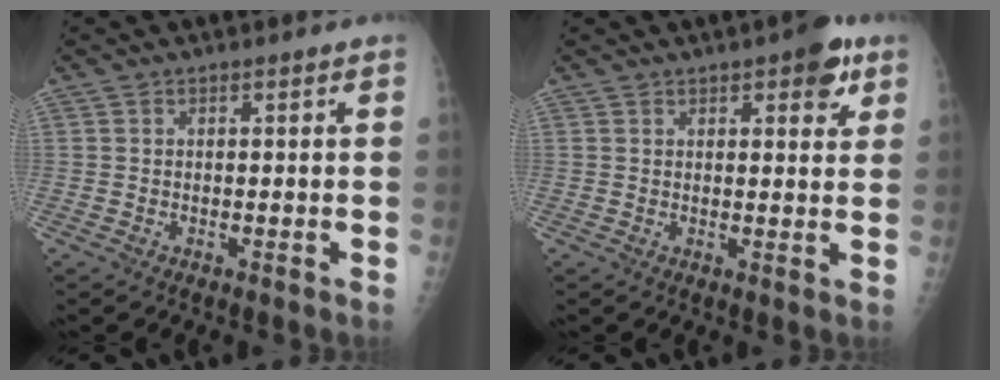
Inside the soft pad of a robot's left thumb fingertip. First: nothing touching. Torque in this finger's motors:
{"motor_torque": [0.72, 0.48, 0.50, -0.26, 0.12]}